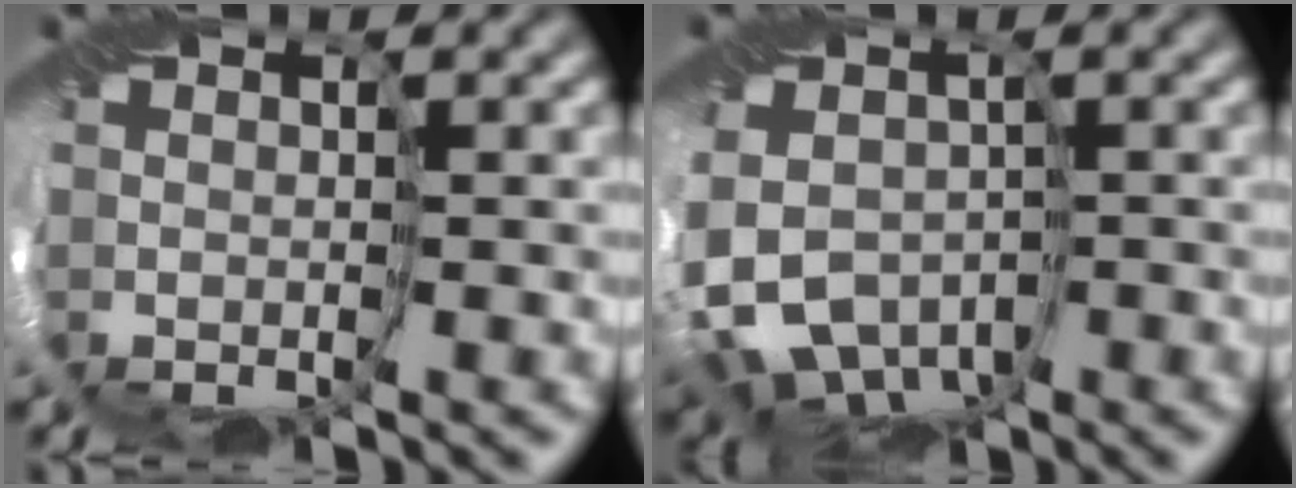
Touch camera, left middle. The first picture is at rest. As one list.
[{"total": 8.8, "force": [-3.6, 7.3, 3.4], "torque": [-0.066, -0.026, -0.072]}]